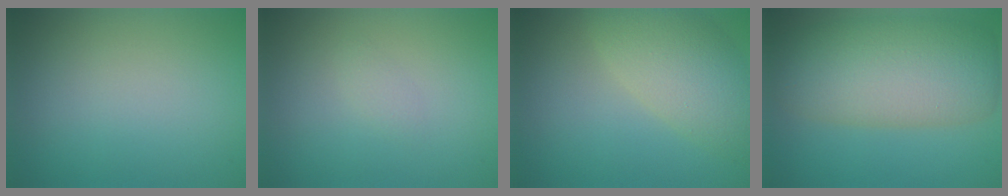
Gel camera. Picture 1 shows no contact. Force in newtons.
{"total": 0.8, "press": 0.8, "slide": 0.0}
{"total": 5.9, "press": 5.8, "slide": 0.7}
{"total": 9.1, "press": 9.1, "slide": 0.3}